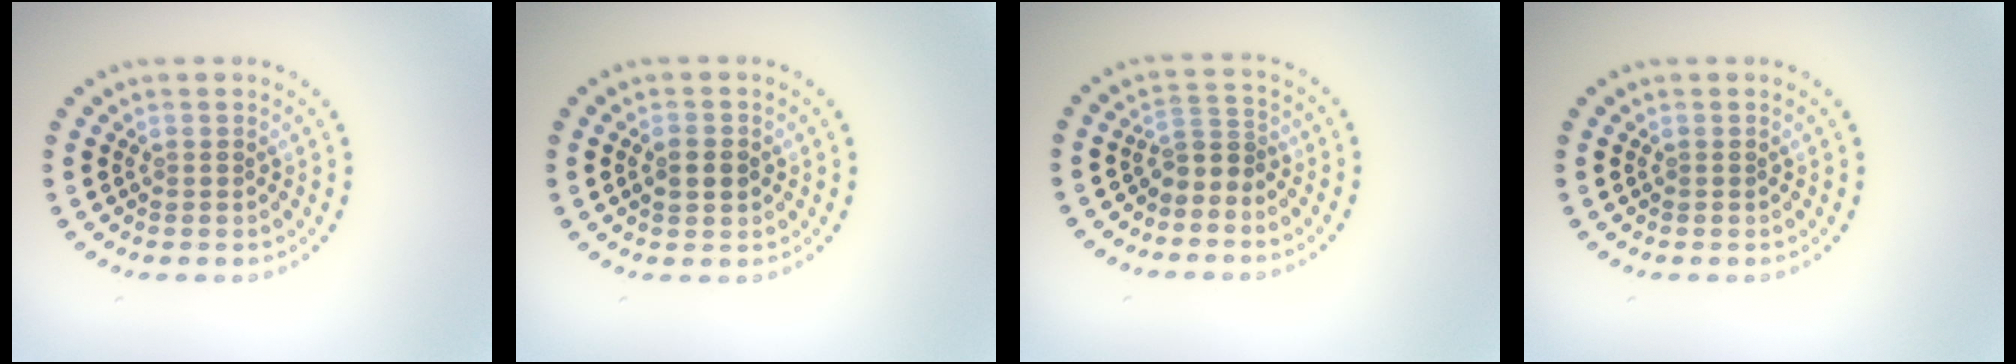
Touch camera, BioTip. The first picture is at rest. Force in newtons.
{"total": 2.4, "press": 2.3, "slide": 0.1}
{"total": 1.9, "press": 1.2, "slide": 1.5}
{"total": 0.0}